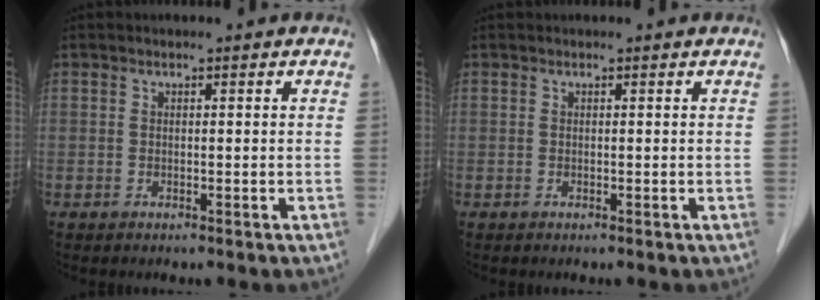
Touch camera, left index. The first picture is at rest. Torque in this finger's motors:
{"motor_torque": [-0.36, -0.58, -0.02, 0.01]}